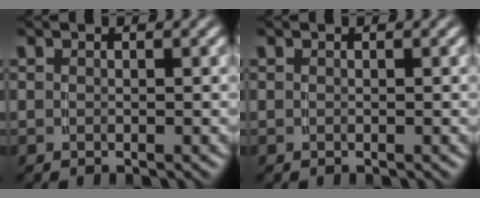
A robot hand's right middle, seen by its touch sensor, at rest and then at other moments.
{"total": 0.0}